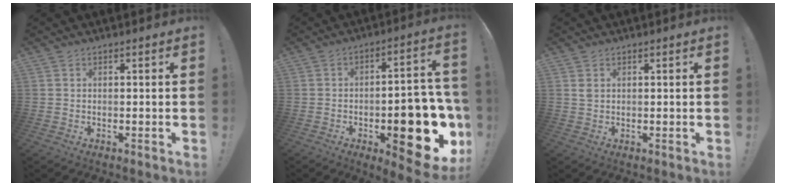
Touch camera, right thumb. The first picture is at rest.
{"total": 20.0, "force": [-6.3, 8.0, 17.2], "torque": [-0.194, 0.034, -0.081]}
{"total": 1.4, "force": [0.8, 0.8, 0.9], "torque": [-0.013, -0.001, 0.013]}